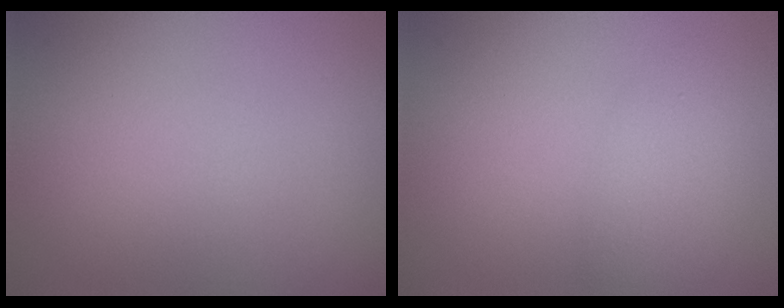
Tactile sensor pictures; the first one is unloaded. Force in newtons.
{"total": 2.4, "press": 2.4, "slide": 0.1}